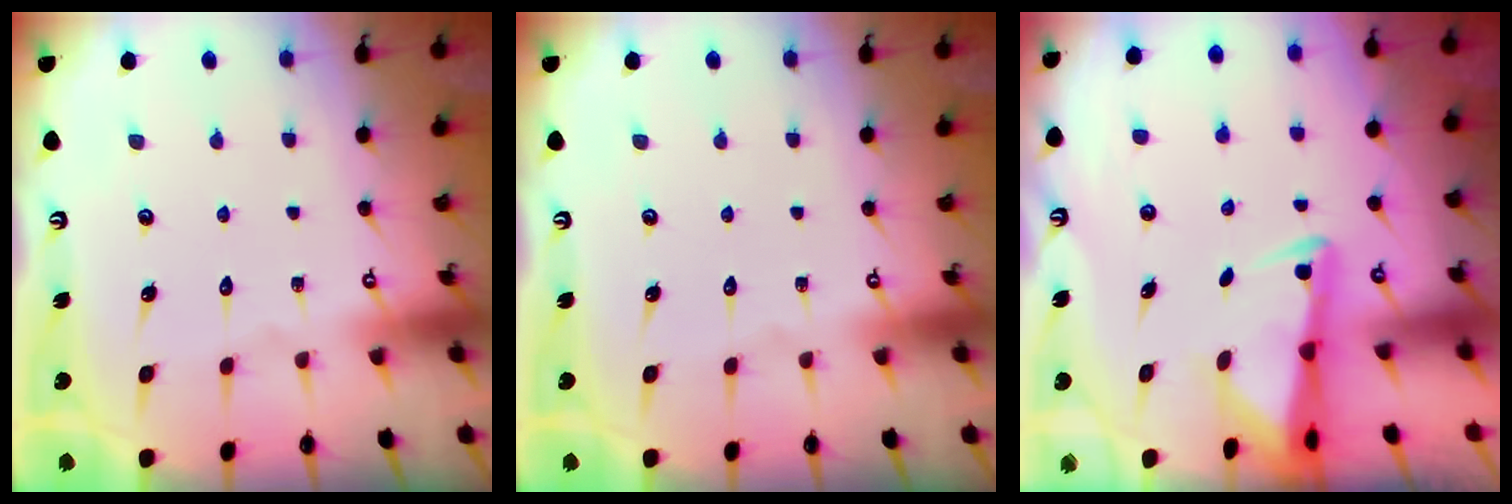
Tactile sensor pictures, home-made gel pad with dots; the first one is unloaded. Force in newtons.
{"total": 0.0}
{"total": 3.0, "press": 2.9, "slide": 0.5}